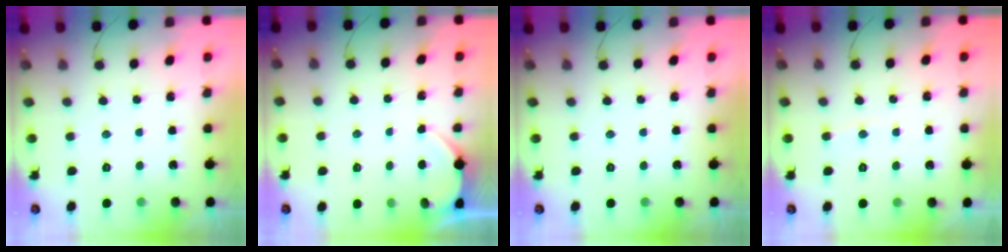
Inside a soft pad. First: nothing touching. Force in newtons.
{"total": 2.3, "press": 2.3, "slide": 0.3}
{"total": 0.0}
{"total": 2.5, "press": 2.5, "slide": 0.3}